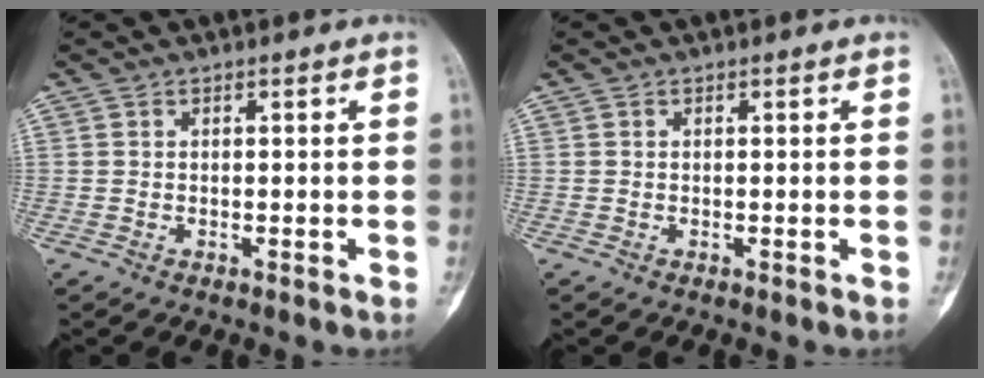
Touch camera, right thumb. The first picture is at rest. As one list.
[{"total": 0.0}]